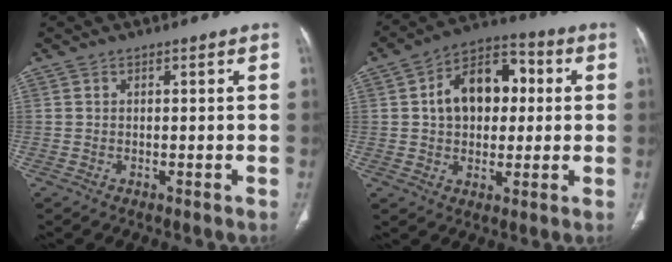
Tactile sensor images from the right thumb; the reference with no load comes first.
{"total": 14.5, "force": [2.1, 9.8, 10.4], "torque": [-0.128, 0.025, 0.025]}